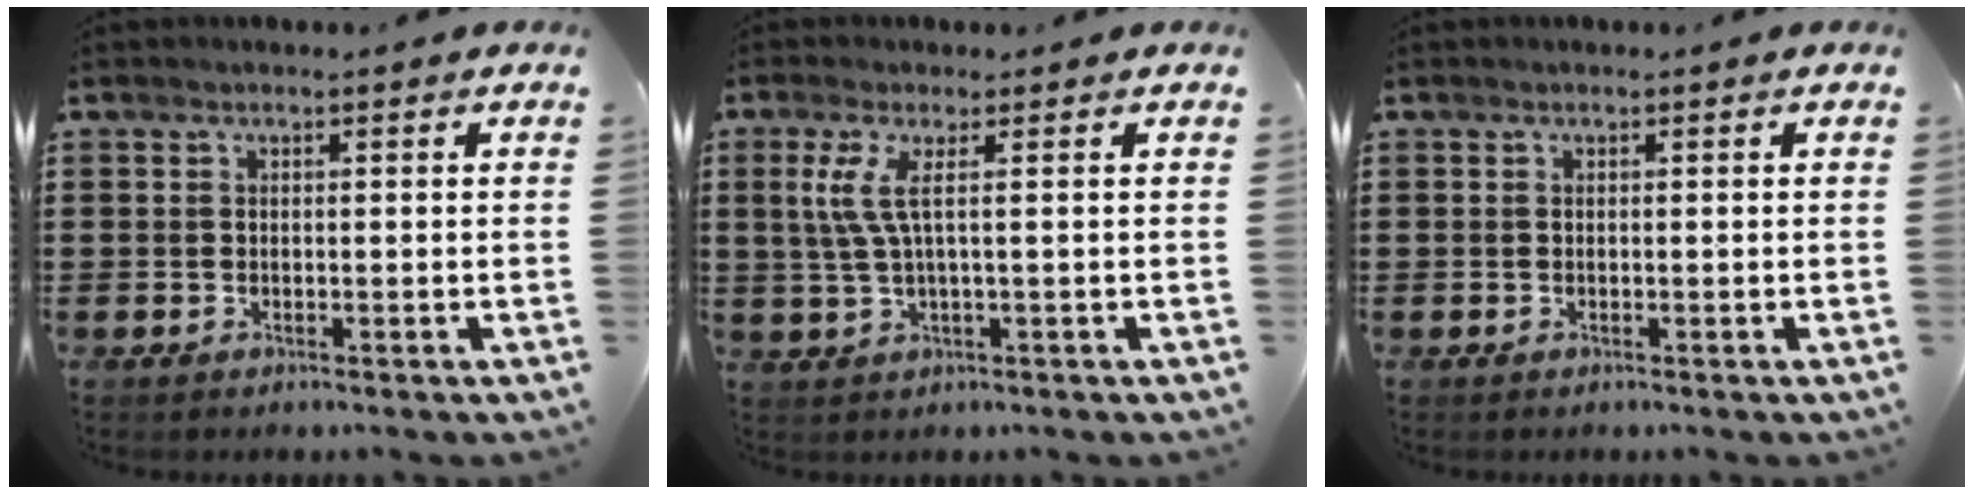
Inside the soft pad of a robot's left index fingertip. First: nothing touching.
{"total": 4.4, "force": [0.9, 0.1, 4.3], "torque": [-0.107, -0.016, 0.008]}
{"total": 0.0}